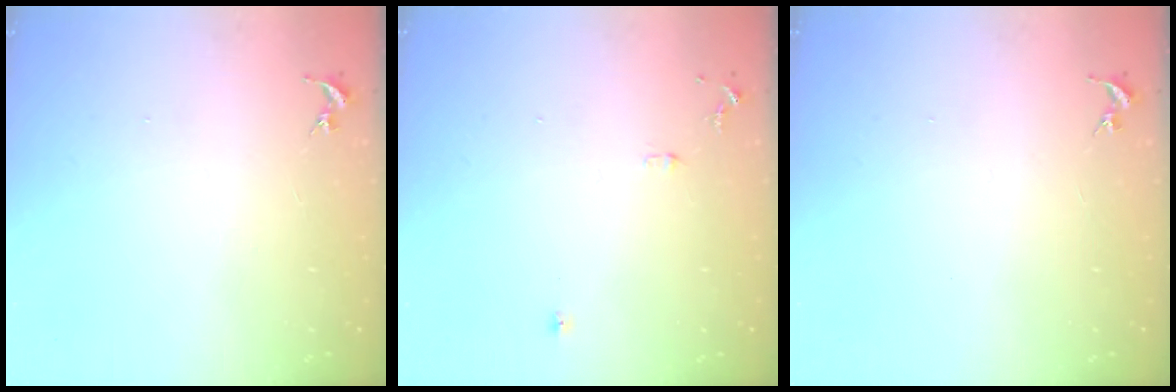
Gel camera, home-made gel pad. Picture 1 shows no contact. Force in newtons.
{"total": 6.1, "press": 6.1, "slide": 0.7}
{"total": 0.0}